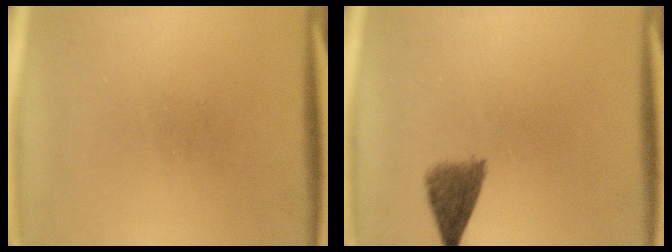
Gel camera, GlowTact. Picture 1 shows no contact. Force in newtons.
{"total": 4.0}